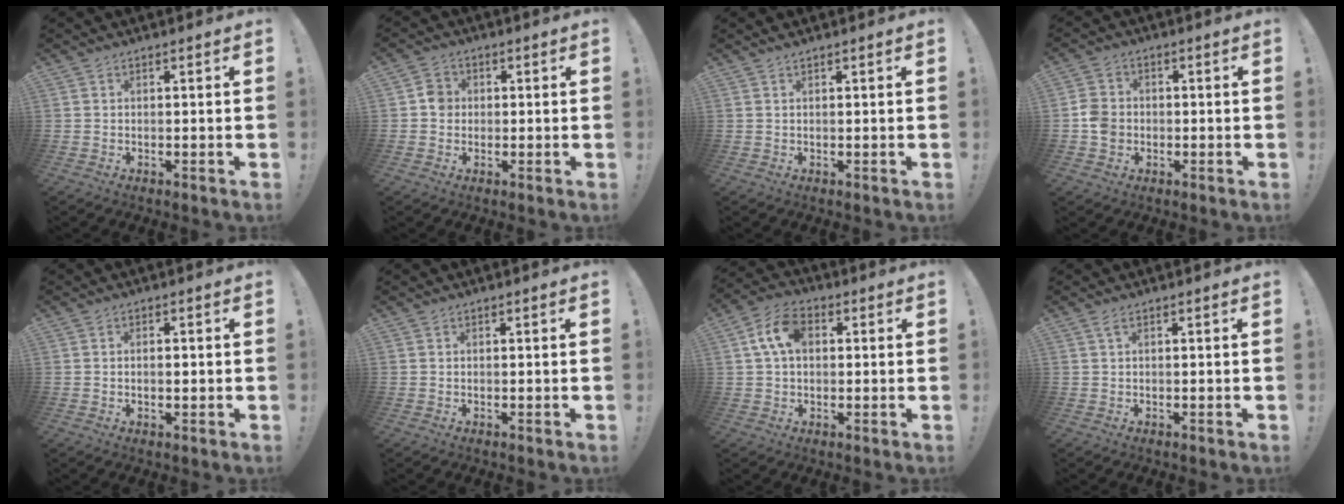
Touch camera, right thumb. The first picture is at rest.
{"total": 4.2, "force": [-0.3, 3.9, 1.7], "torque": [-0.016, 0.007, -0.006]}
{"total": 0.7, "force": [0.6, 0.0, 0.3], "torque": [-0.006, 0.001, 0.010]}
{"total": 6.1, "force": [-1.3, 5.3, 2.7], "torque": [-0.045, 0.013, -0.021]}
{"total": 1.1, "force": [-0.2, 0.4, 1.0], "torque": [-0.006, -0.002, -0.007]}
{"total": 0.0}
{"total": 10.1, "force": [2.2, 6.6, 7.3], "torque": [-0.128, 0.014, 0.043]}
{"total": 1.3, "force": [0.5, 0.1, 1.2], "torque": [-0.023, 0.000, 0.008]}